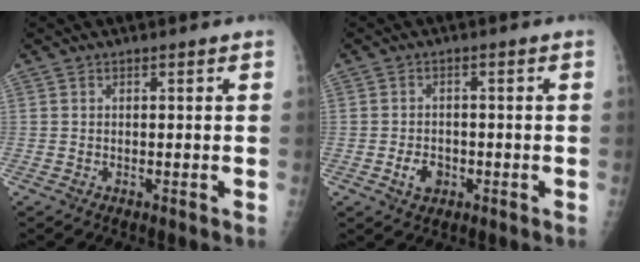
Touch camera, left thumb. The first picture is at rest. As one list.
[{"total": 3.8, "force": [-1.4, 2.8, 2.1], "torque": [-0.026, 0.006, -0.022]}]